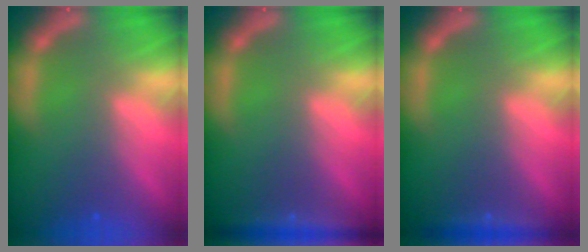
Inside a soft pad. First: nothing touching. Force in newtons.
{"total": 3.5}
{"total": 1.9}